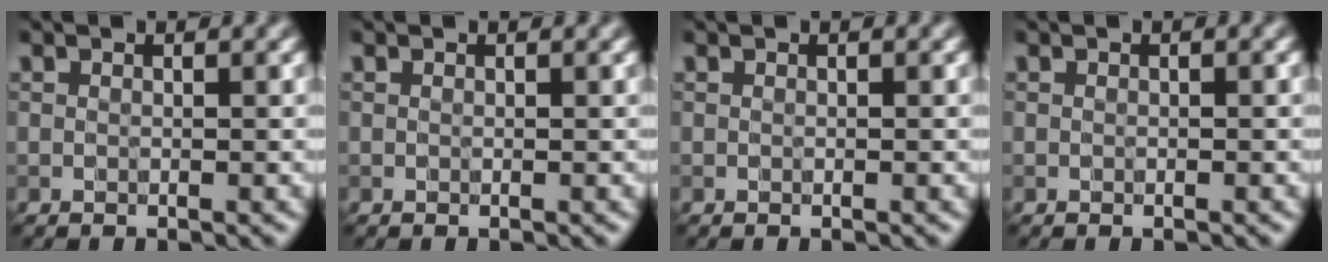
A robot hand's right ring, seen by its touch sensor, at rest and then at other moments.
{"total": 0.0}
{"total": 0.0}
{"total": 0.0}